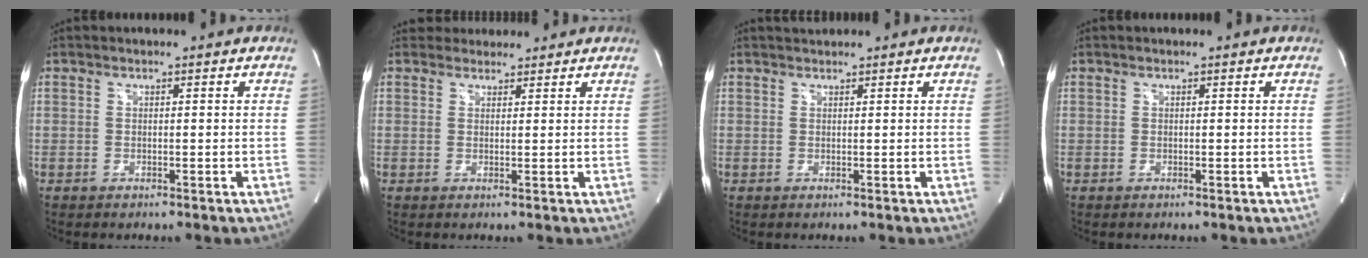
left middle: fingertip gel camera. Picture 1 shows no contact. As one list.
[{"total": 3.1, "force": [2.8, 1.1, -0.3], "torque": [0.007, 0.019, 0.041]}, {"total": 1.1, "force": [1.0, 0.1, 0.1], "torque": [-0.009, 0.013, 0.022]}, {"total": 0.0}]